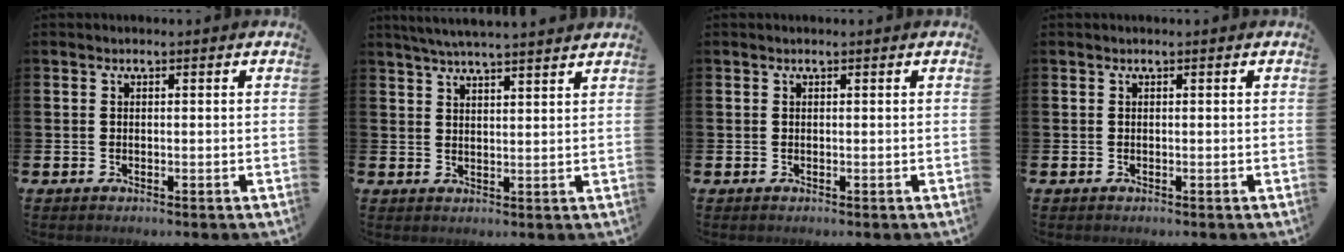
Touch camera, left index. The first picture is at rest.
{"total": 4.6, "force": [4.4, -0.4, 1.2], "torque": [-0.029, -0.018, 0.078]}
{"total": 0.0}
{"total": 0.0}